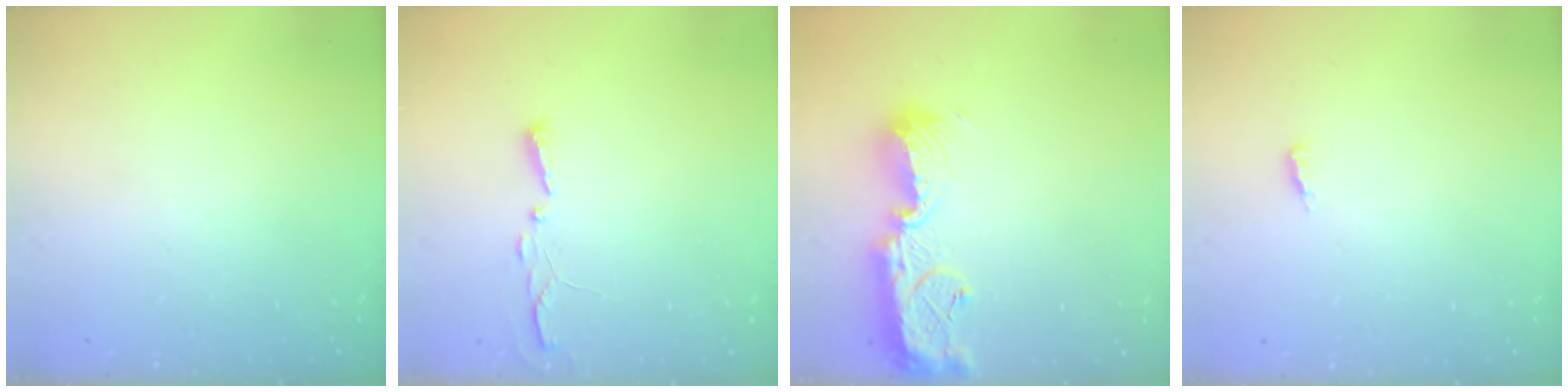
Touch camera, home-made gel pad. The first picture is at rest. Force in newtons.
{"total": 3.5, "press": 3.5, "slide": 0.5}
{"total": 13.1, "press": 13.1, "slide": 0.8}
{"total": 3.7, "press": 3.7, "slide": 0.5}